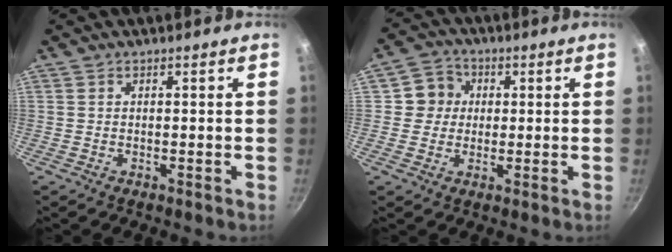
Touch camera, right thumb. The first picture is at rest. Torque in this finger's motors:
{"motor_torque": [-0.24, 0.23, 0.26, 0.25, 0.01]}